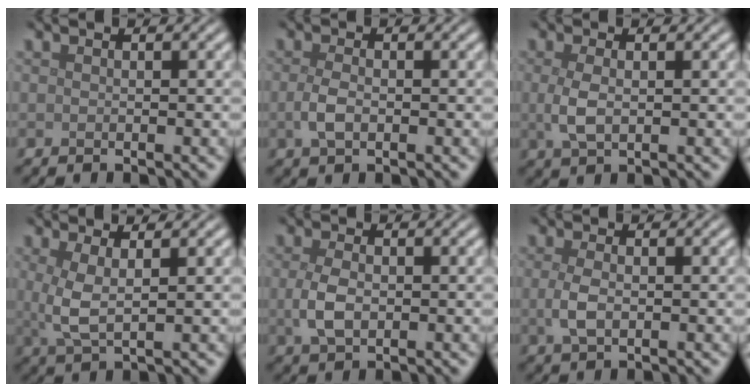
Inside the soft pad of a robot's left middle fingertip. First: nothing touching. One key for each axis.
{"total": 2.0, "fx": -0.4, "fy": 1.1, "fz": 1.7, "tx": -0.040, "ty": -0.003, "tz": -0.009}
{"total": 2.3, "fx": 0.1, "fy": 1.1, "fz": 2.0, "tx": -0.054, "ty": -0.003, "tz": 0.001}
{"total": 3.0, "fx": 0.7, "fy": 0.9, "fz": 2.8, "tx": -0.064, "ty": -0.002, "tz": 0.015}
{"total": 2.8, "fx": -0.2, "fy": 1.7, "fz": 2.2, "tx": -0.055, "ty": -0.004, "tz": -0.001}
{"total": 2.2, "fx": -0.1, "fy": 1.1, "fz": 1.9, "tx": -0.049, "ty": -0.004, "tz": -0.003}